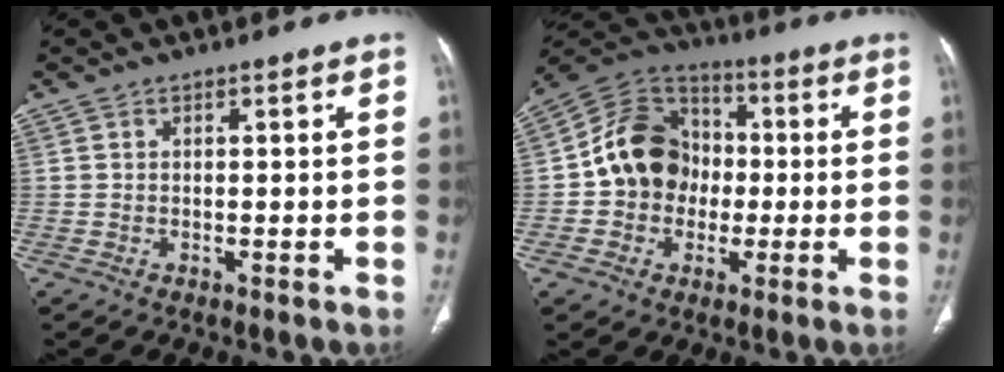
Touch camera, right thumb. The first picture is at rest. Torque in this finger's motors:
{"motor_torque": [-0.35, 0.72, 0.53, -0.52, 0.20]}